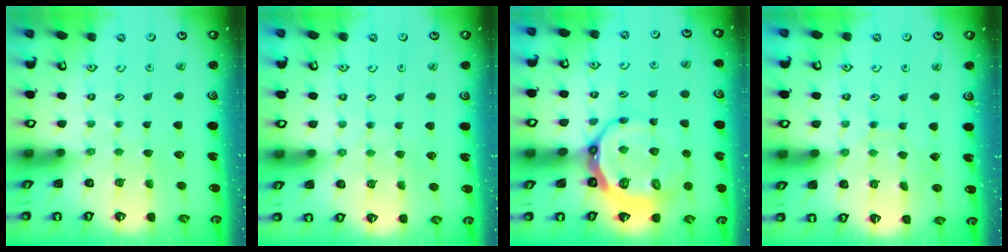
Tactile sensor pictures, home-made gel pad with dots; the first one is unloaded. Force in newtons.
{"total": 2.7, "press": 2.7, "slide": 0.5}
{"total": 15.2, "press": 14.7, "slide": 3.8}
{"total": 6.0, "press": 5.9, "slide": 0.6}